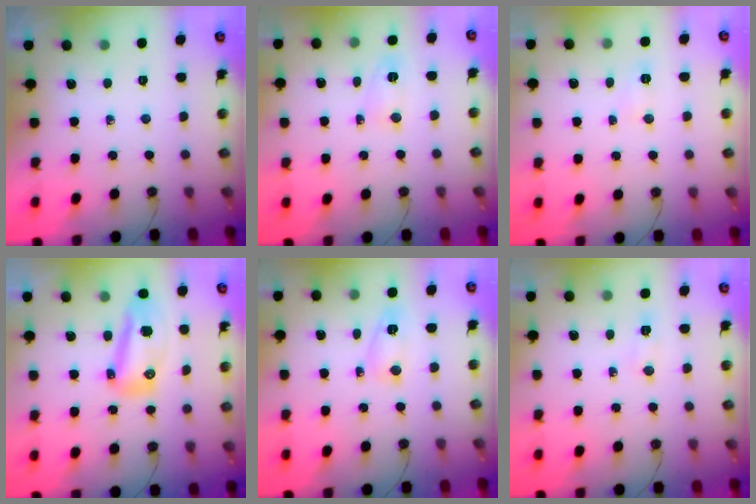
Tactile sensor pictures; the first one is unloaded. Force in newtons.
{"total": 12.6, "press": 4.1, "slide": 11.9}
{"total": 5.5, "press": 5.5, "slide": 0.6}
{"total": 23.8, "press": 15.4, "slide": 18.1}
{"total": 4.4, "press": 4.4, "slide": 0.4}
{"total": 6.1, "press": 5.6, "slide": 2.6}